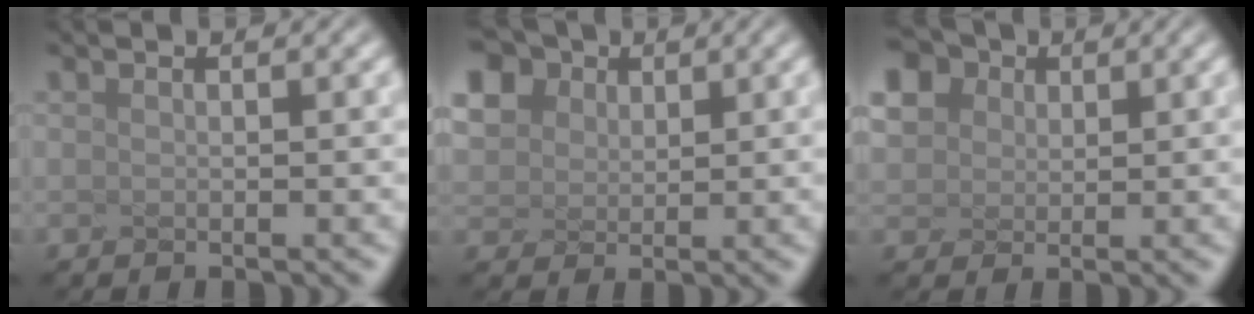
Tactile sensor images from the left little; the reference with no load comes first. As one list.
[{"total": 7.0, "force": [3.9, 5.1, 2.8], "torque": [-0.126, 0.026, 0.103]}, {"total": 4.5, "force": [2.3, 3.5, 1.5], "torque": [-0.099, 0.016, 0.075]}]